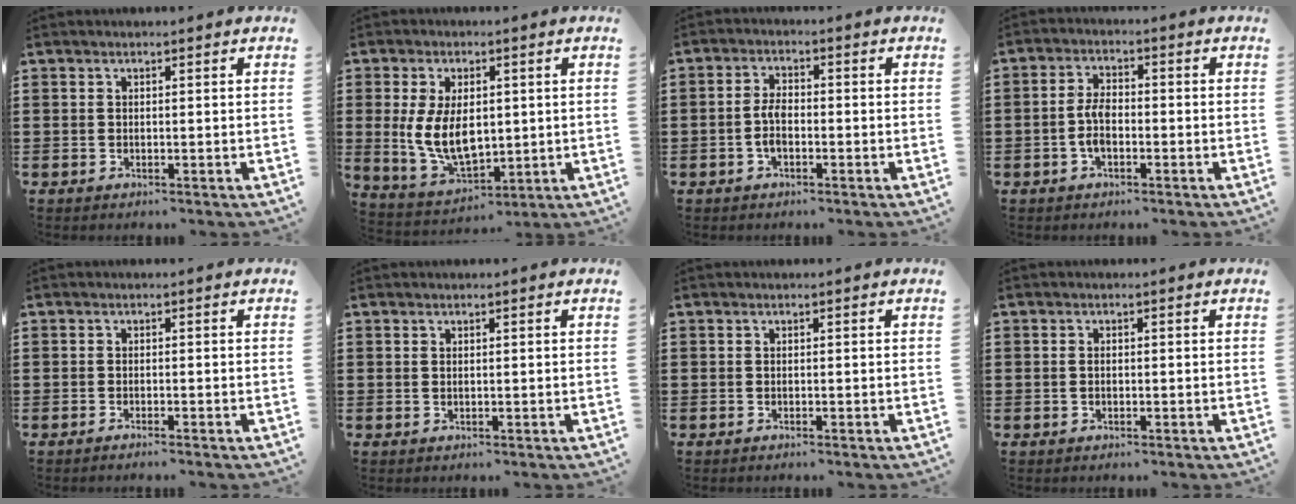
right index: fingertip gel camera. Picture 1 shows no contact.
{"total": 9.5, "force": [0.5, 5.5, 7.8], "torque": [-0.172, 0.000, 0.005]}
{"total": 3.6, "force": [-1.0, 1.8, 2.9], "torque": [-0.070, -0.004, -0.022]}
{"total": 4.3, "force": [-1.2, 2.2, 3.5], "torque": [-0.087, -0.005, -0.026]}
{"total": 0.8, "force": [-0.7, -0.1, 0.3], "torque": [-0.005, -0.001, -0.015]}
{"total": 0.0}
{"total": 0.0}
{"total": 0.9, "force": [-0.1, 0.4, 0.8], "torque": [-0.019, -0.001, -0.002]}